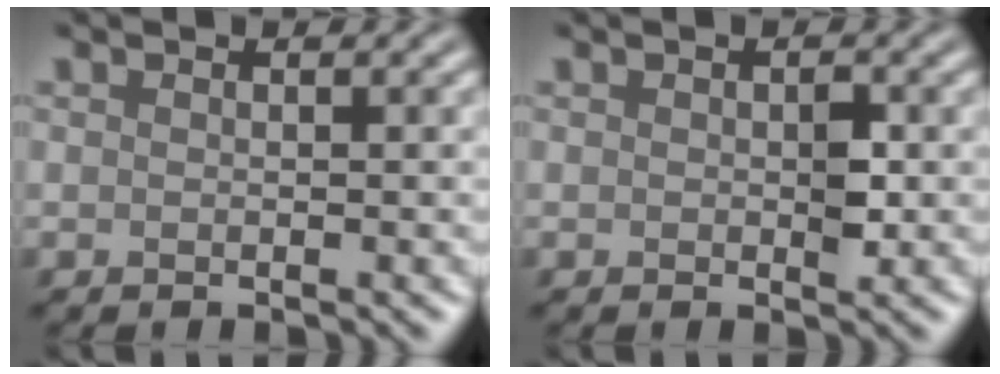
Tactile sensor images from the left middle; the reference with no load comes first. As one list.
[{"total": 1.5, "force": [0.0, 0.8, 1.3], "torque": [-0.015, -0.001, 0.000]}]